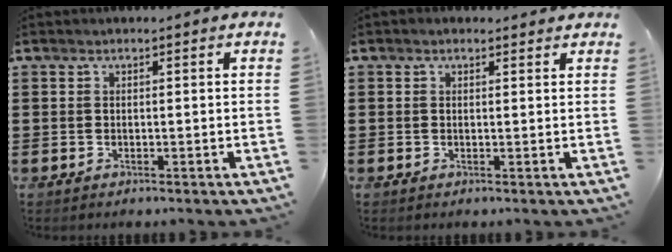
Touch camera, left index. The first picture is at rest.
{"total": 0.9, "force": [0.6, 0.7, 0.1], "torque": [-0.005, 0.003, 0.012]}